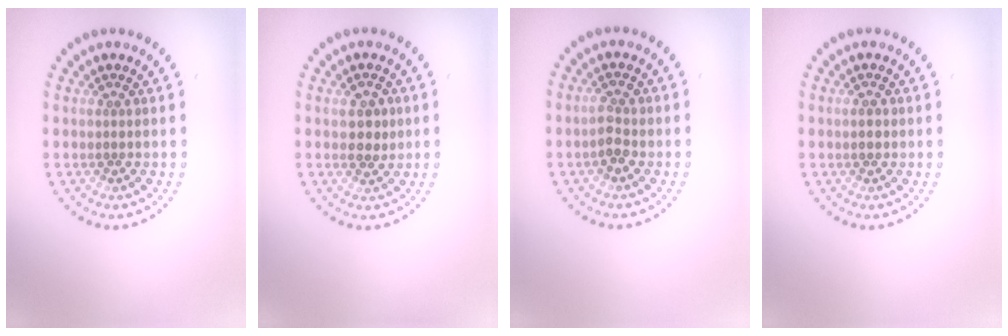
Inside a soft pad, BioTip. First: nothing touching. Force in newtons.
{"total": 2.3, "press": 2.2, "slide": 0.3}
{"total": 1.8, "press": 1.7, "slide": 0.2}
{"total": 1.4, "press": 1.4, "slide": 0.1}